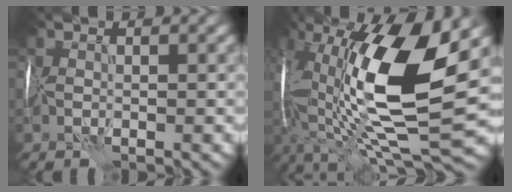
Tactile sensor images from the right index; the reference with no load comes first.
{"total": 15.6, "force": [1.5, 6.2, 14.2], "torque": [-0.275, 0.001, 0.029]}